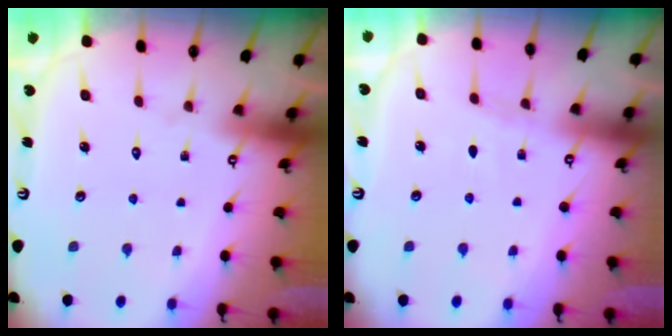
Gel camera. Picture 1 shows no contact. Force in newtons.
{"total": 2.4, "press": 2.4, "slide": 0.4}